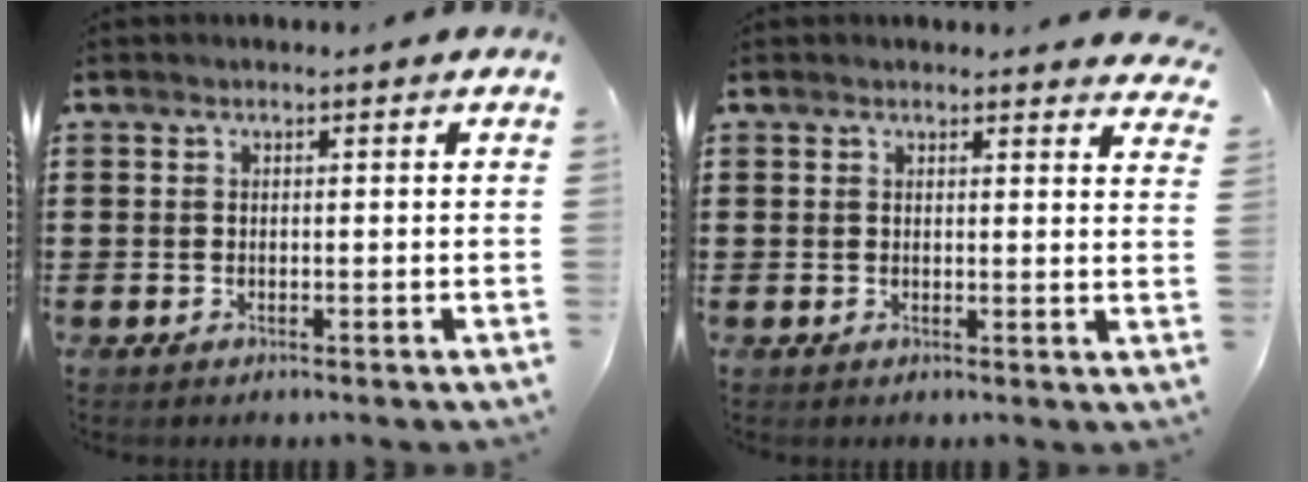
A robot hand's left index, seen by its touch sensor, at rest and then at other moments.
{"total": 2.0, "force": [2.0, 0.2, 0.1], "torque": [0.000, -0.006, 0.037]}